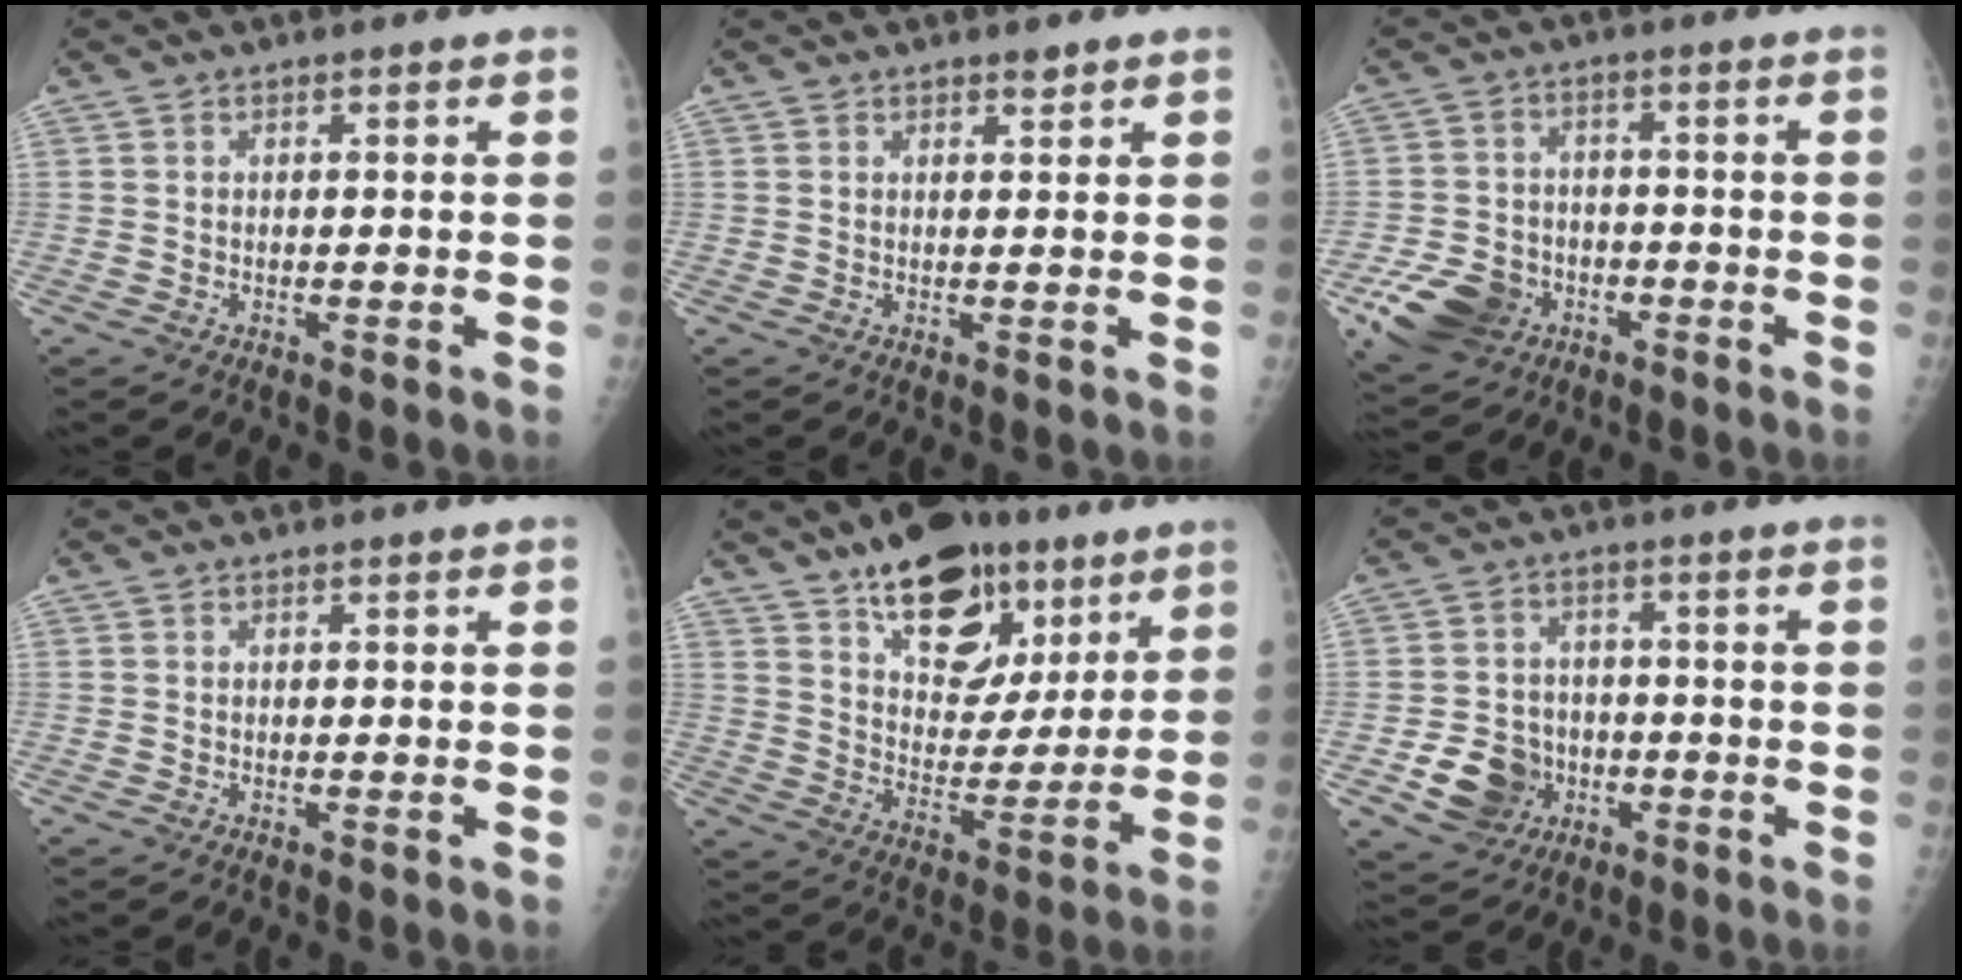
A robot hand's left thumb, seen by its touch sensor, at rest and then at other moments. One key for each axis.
{"total": 1.2, "fx": 1.0, "fy": 0.4, "fz": 0.5, "tx": -0.002, "ty": -0.007, "tz": 0.014}
{"total": 10.7, "fx": -4.8, "fy": 8.2, "fz": 4.8, "tx": -0.075, "ty": 0.020, "tz": -0.079}
{"total": 0.0}
{"total": 20.2, "fx": 12.1, "fy": 11.2, "fz": 11.6, "tx": -0.121, "ty": -0.053, "tz": 0.193}
{"total": 9.5, "fx": -3.0, "fy": 8.2, "fz": 3.8, "tx": -0.037, "ty": 0.016, "tz": -0.043}